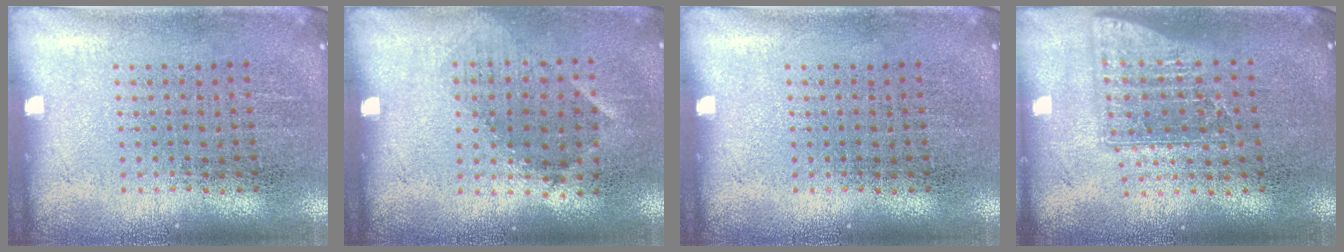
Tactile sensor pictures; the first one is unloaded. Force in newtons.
{"total": 0.9, "press": 0.7, "slide": 0.5}
{"total": 0.0}
{"total": 1.5, "press": 1.2, "slide": 1.0}